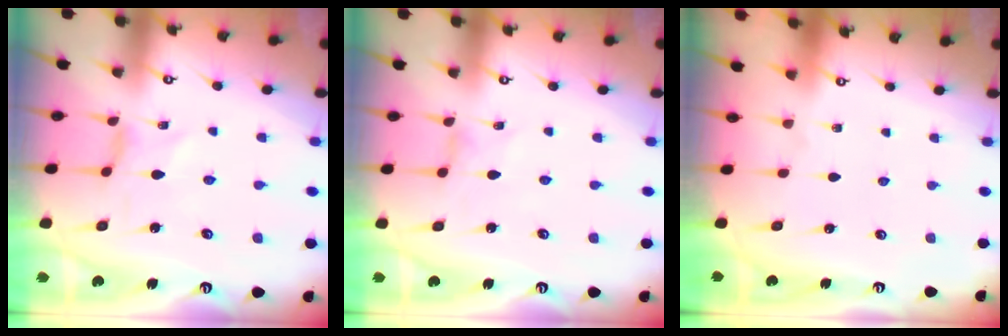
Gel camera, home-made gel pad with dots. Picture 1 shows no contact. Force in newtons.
{"total": 0.0}
{"total": 0.0}